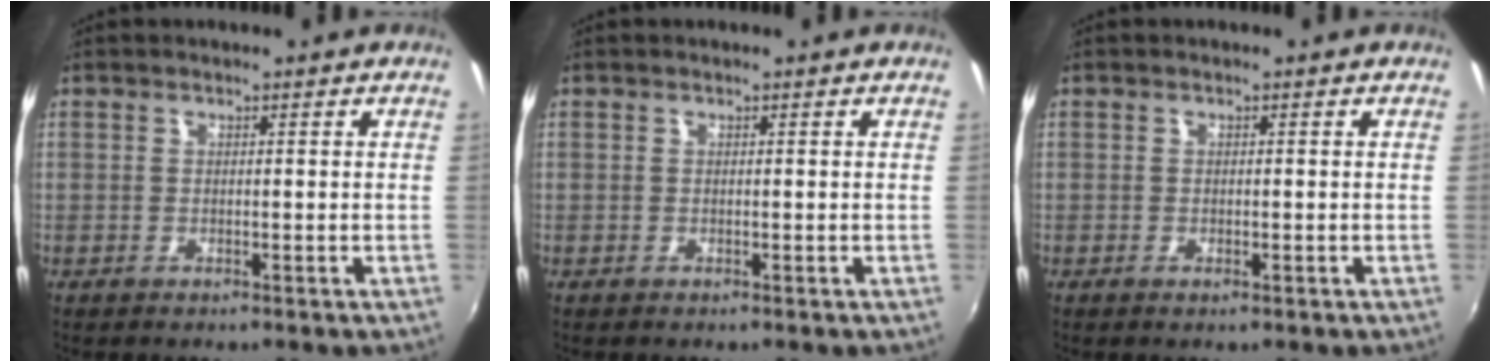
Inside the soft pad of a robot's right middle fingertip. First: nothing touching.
{"total": 0.0}
{"total": 0.6, "force": [-0.3, 0.2, 0.4], "torque": [-0.007, 0.000, -0.004]}